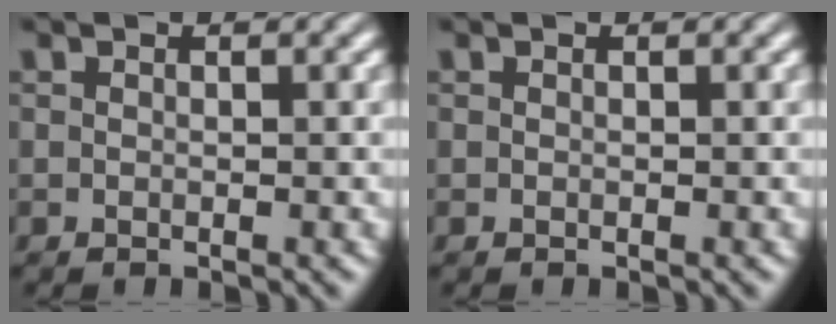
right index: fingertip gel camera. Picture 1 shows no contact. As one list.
[{"total": 0.0}]